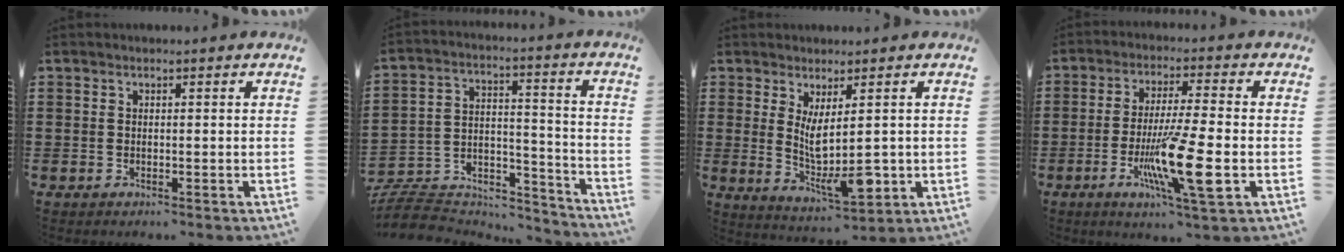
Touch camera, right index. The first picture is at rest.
{"total": 7.3, "force": [-6.7, 2.4, 1.8], "torque": [-0.039, 0.008, -0.134]}
{"total": 7.7, "force": [0.0, 2.1, 7.4], "torque": [-0.142, -0.021, 0.000]}
{"total": 13.2, "force": [-3.8, 1.8, 12.5], "torque": [-0.240, -0.015, -0.069]}